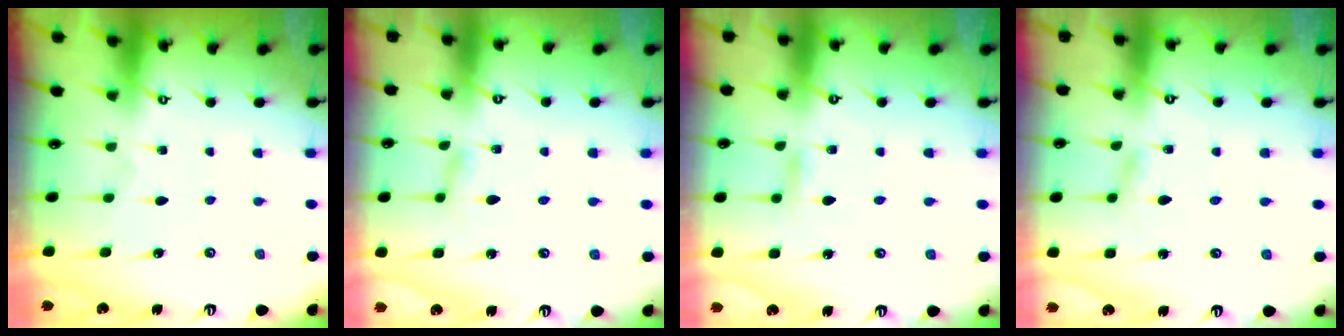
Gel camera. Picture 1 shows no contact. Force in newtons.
{"total": 2.1, "press": 2.1, "slide": 0.3}
{"total": 2.7, "press": 2.7, "slide": 0.2}
{"total": 1.4, "press": 1.4, "slide": 0.1}